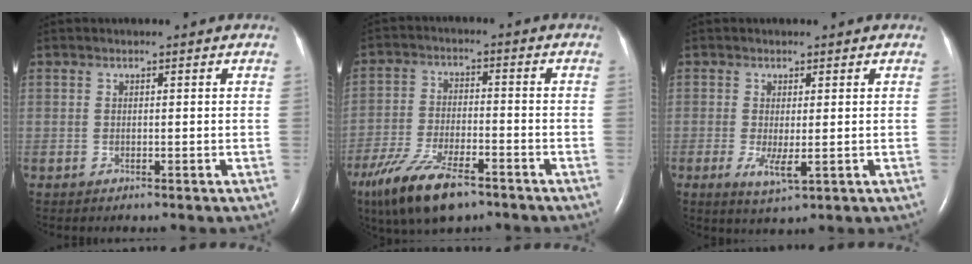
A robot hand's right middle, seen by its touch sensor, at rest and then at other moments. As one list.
[{"total": 12.2, "force": [-8.2, 3.7, 8.2], "torque": [-0.165, -0.022, -0.147]}, {"total": 3.6, "force": [-0.7, 0.8, 3.4], "torque": [-0.068, -0.010, -0.006]}]